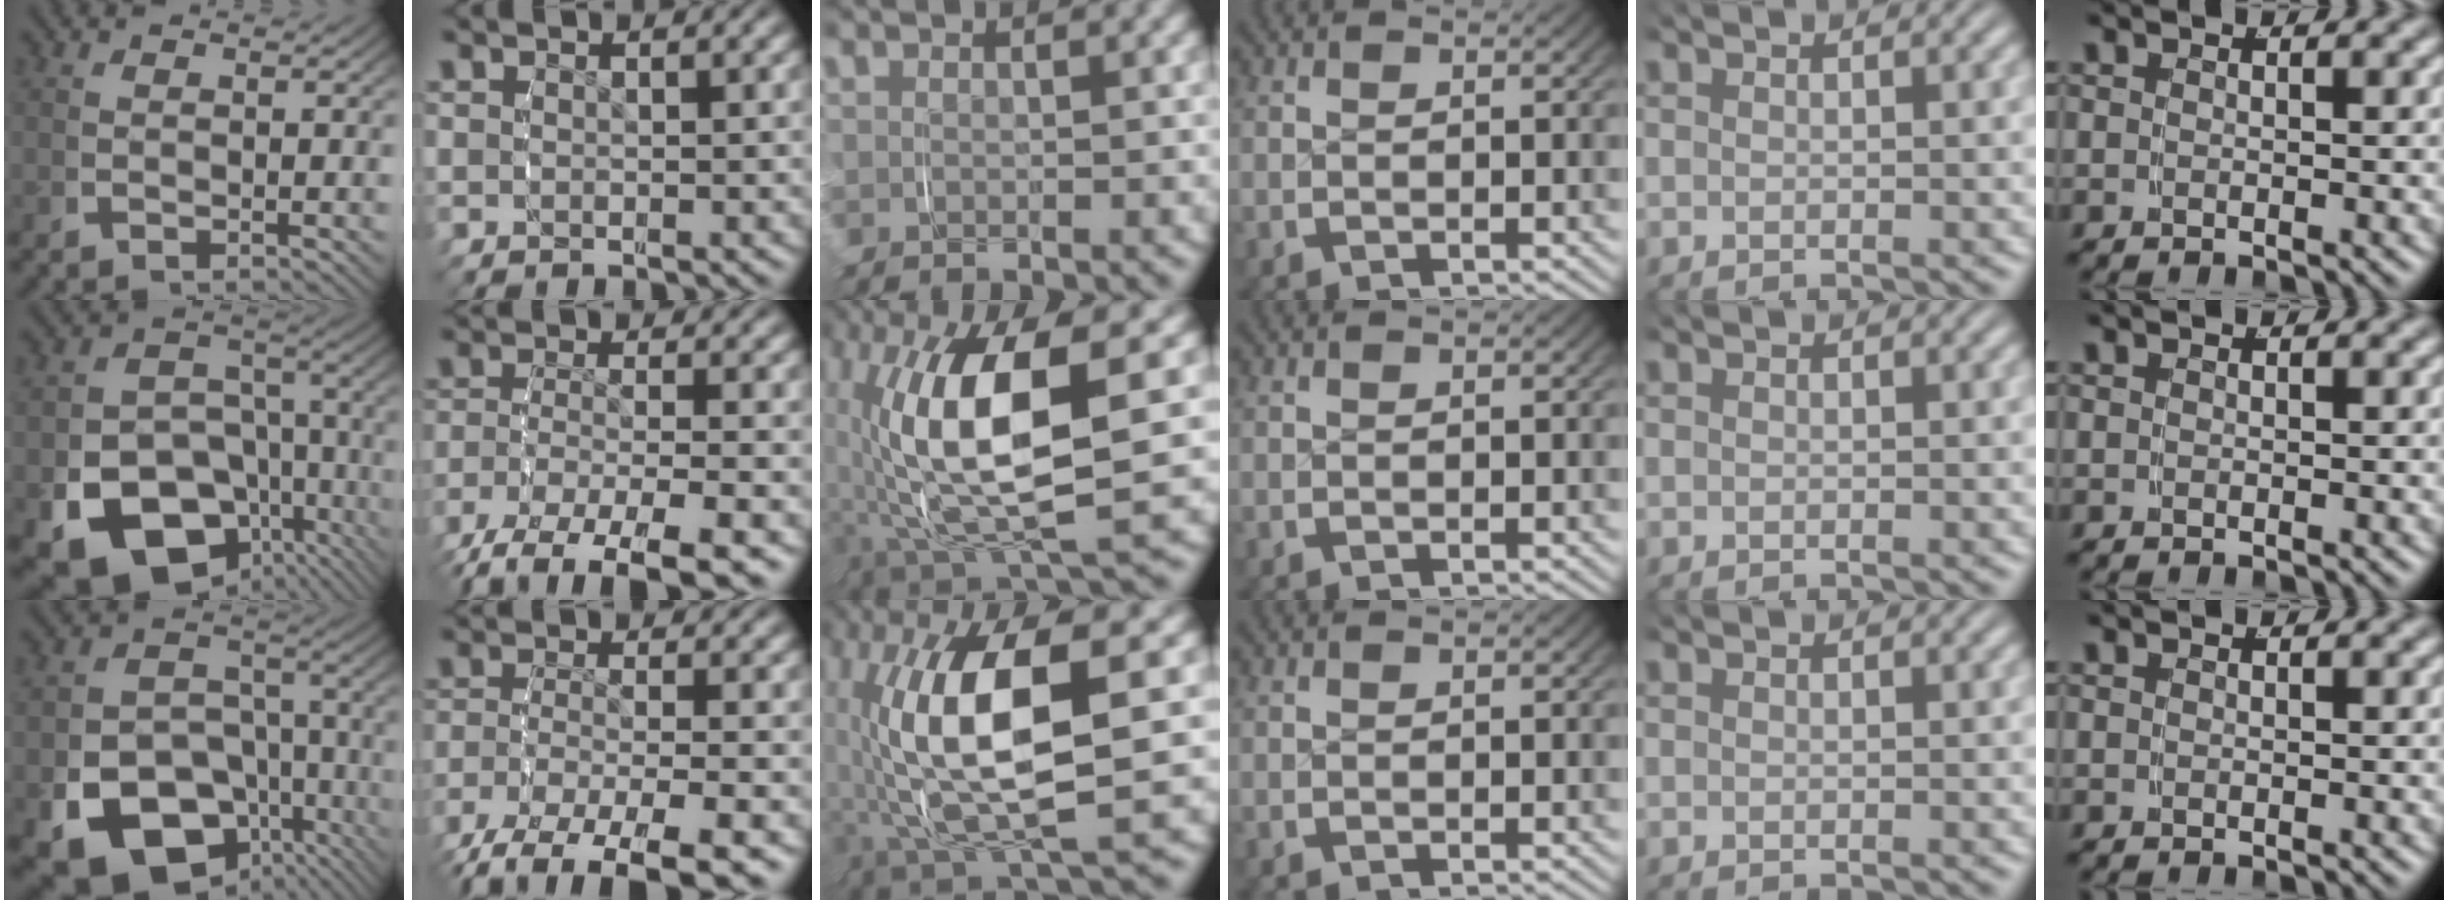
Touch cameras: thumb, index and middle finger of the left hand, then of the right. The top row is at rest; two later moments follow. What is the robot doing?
{"motion": "grasp_and_lifting", "object": "shorts"}